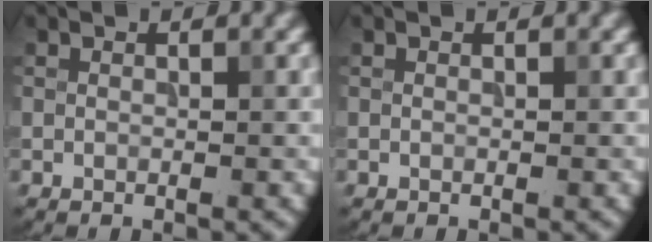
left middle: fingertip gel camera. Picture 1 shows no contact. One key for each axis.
{"total": 0.0}